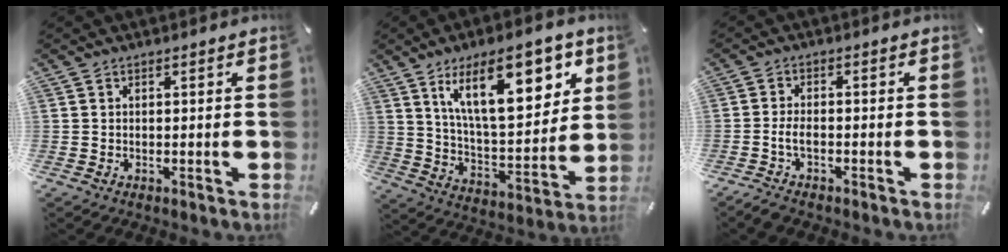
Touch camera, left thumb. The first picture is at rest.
{"total": 21.1, "force": [10.7, 8.9, 15.8], "torque": [-0.249, -0.031, 0.171]}
{"total": 3.4, "force": [-1.5, 1.3, 2.8], "torque": [-0.061, 0.004, -0.031]}